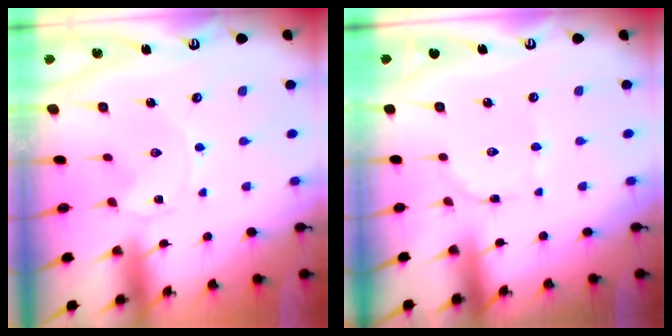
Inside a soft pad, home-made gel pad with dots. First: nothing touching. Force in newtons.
{"total": 2.2, "press": 2.2, "slide": 0.2}